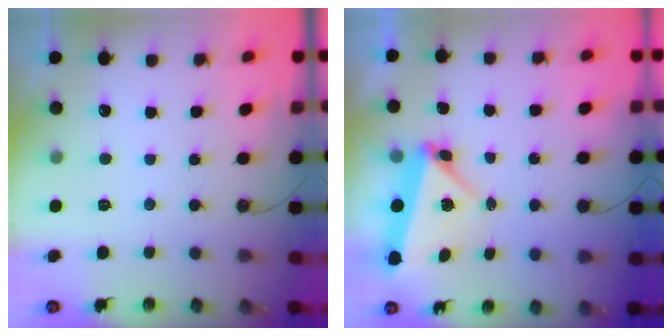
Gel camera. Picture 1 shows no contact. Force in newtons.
{"total": 5.9, "press": 5.8, "slide": 1.1}